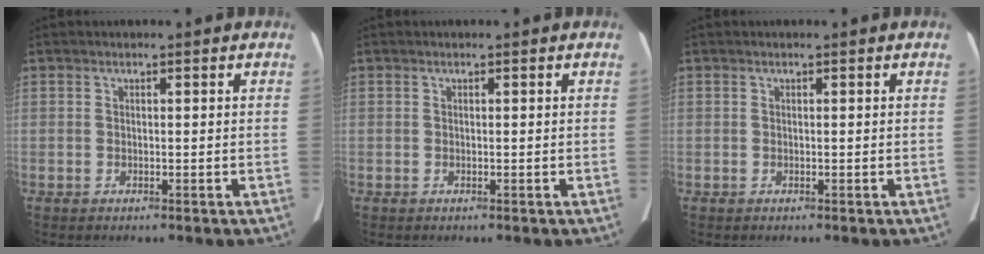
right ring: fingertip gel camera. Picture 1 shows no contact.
{"total": 0.0}
{"total": 0.0}